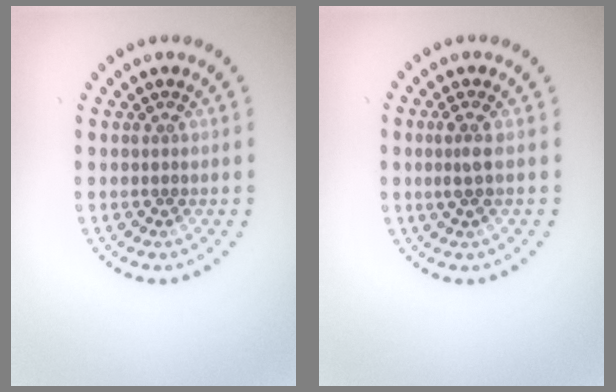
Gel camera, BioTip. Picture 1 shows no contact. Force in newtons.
{"total": 1.6, "press": 1.3, "slide": 0.9}